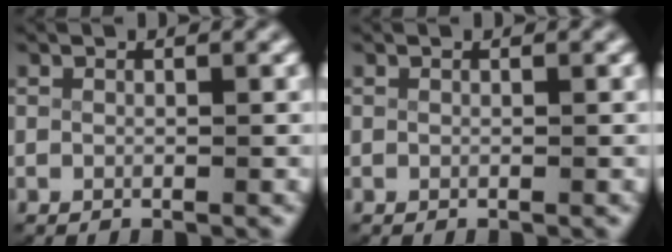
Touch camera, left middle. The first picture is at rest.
{"total": 0.0}